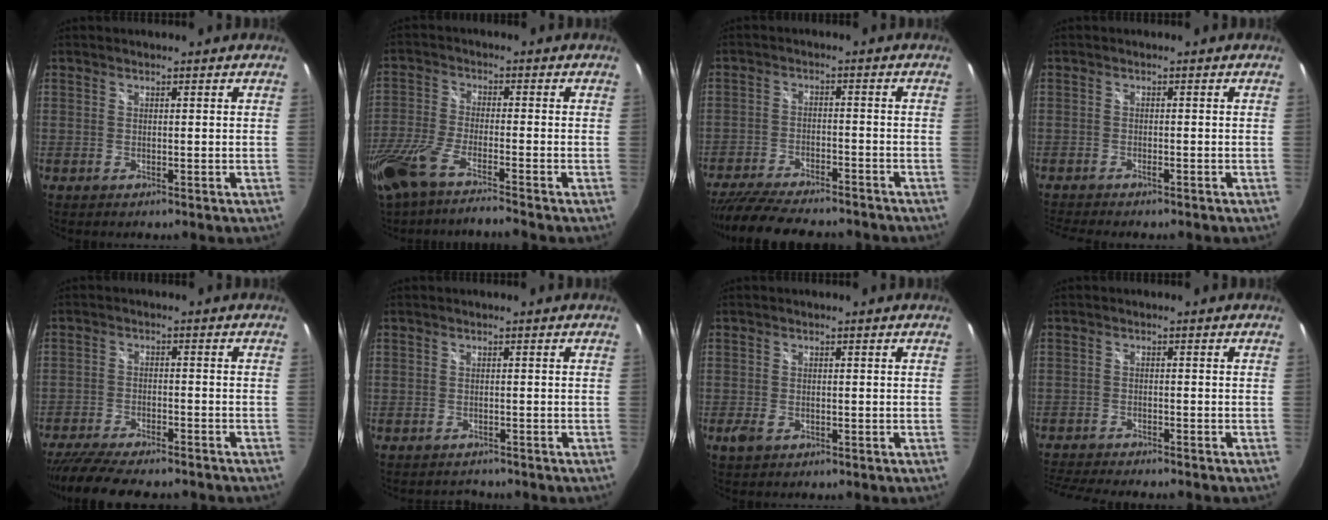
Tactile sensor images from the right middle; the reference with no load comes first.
{"total": 11.6, "force": [-9.1, 0.8, 7.1], "torque": [-0.163, -0.040, -0.172]}
{"total": 17.2, "force": [-14.7, 4.3, 8.0], "torque": [-0.162, -0.030, -0.223]}
{"total": 3.7, "force": [-3.3, 0.5, 1.7], "torque": [-0.041, -0.015, -0.059]}
{"total": 13.5, "force": [-11.6, 2.9, 6.4], "torque": [-0.136, -0.034, -0.181]}
{"total": 1.1, "force": [-0.9, 0.5, -0.5], "torque": [0.005, 0.007, -0.015]}
{"total": 2.3, "force": [-1.1, 1.5, 1.4], "torque": [-0.028, -0.005, -0.019]}
{"total": 8.2, "force": [-7.5, 0.6, 3.2], "torque": [-0.083, -0.020, -0.126]}